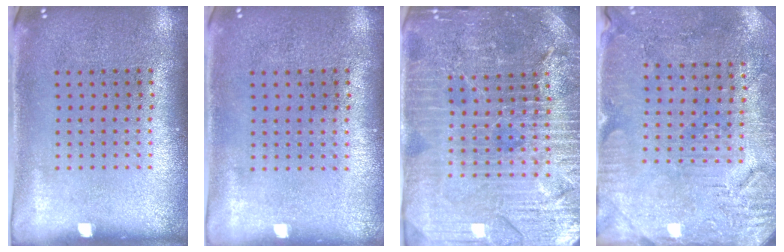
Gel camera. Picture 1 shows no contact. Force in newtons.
{"total": 0.0}
{"total": 5.0, "press": 4.6, "slide": 1.9}
{"total": 3.1, "press": 2.9, "slide": 1.1}